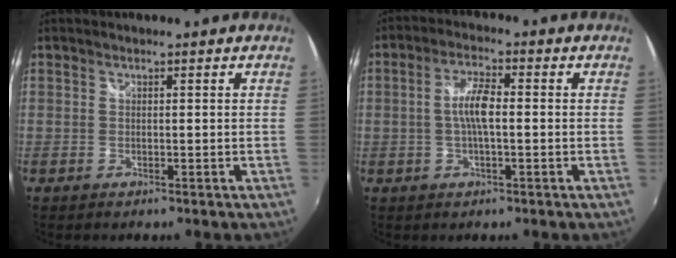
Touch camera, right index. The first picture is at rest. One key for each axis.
{"total": 5.5, "fx": -0.4, "fy": 1.5, "fz": 5.3, "tx": -0.102, "ty": 0.008, "tz": -0.007}